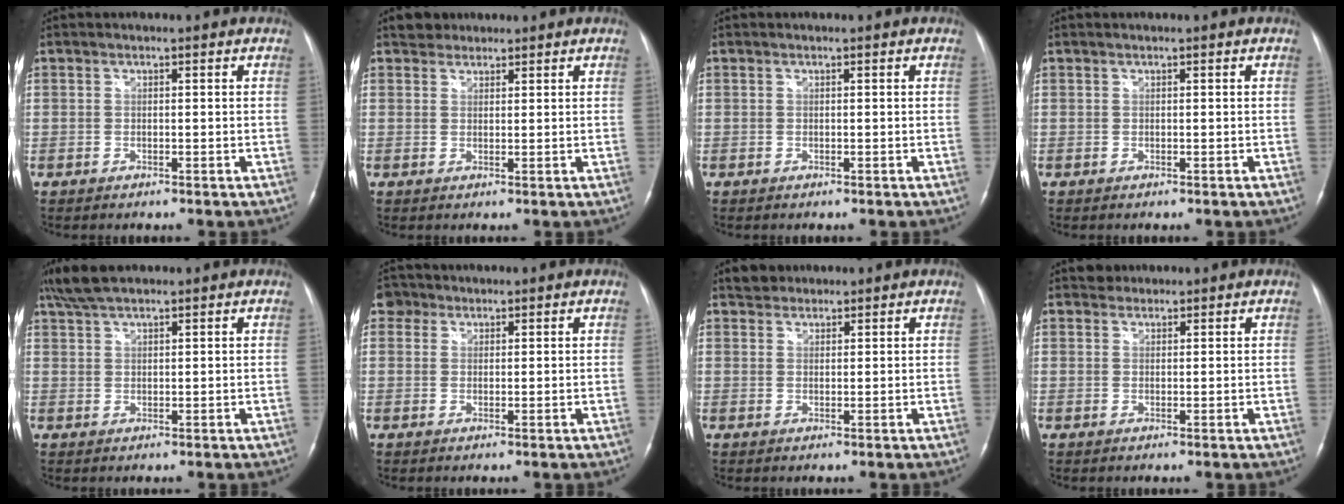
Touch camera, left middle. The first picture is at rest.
{"total": 2.1, "force": [1.6, 1.3, -0.1], "torque": [0.002, 0.009, 0.022]}
{"total": 0.0}
{"total": 0.0}
{"total": 5.1, "force": [4.2, 1.2, 2.7], "torque": [-0.064, 0.019, 0.083]}
{"total": 2.5, "force": [1.5, 2.1, 0.0], "torque": [0.003, 0.009, 0.019]}
{"total": 2.2, "force": [1.7, 1.3, -0.1], "torque": [0.000, 0.010, 0.025]}
{"total": 1.4, "force": [1.1, 0.8, -0.4], "torque": [0.010, 0.002, 0.011]}